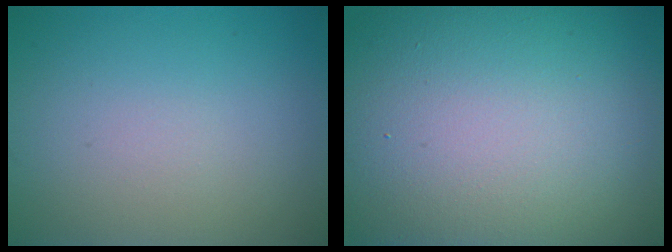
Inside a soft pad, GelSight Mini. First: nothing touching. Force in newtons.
{"total": 22.1, "press": 22.1, "slide": 1.1}